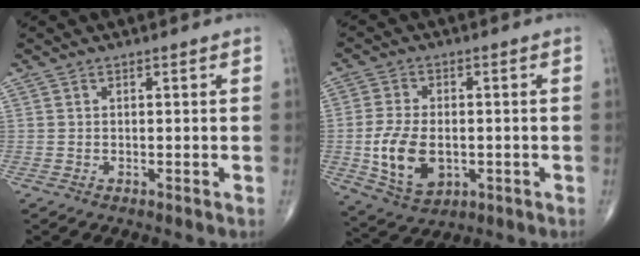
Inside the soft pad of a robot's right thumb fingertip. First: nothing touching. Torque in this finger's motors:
{"motor_torque": [0.13, 0.58, 0.58, 0.52, 0.30]}